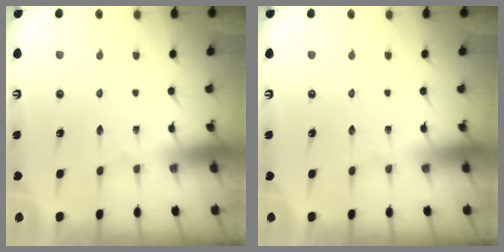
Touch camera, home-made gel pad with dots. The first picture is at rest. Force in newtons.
{"total": 0.0}